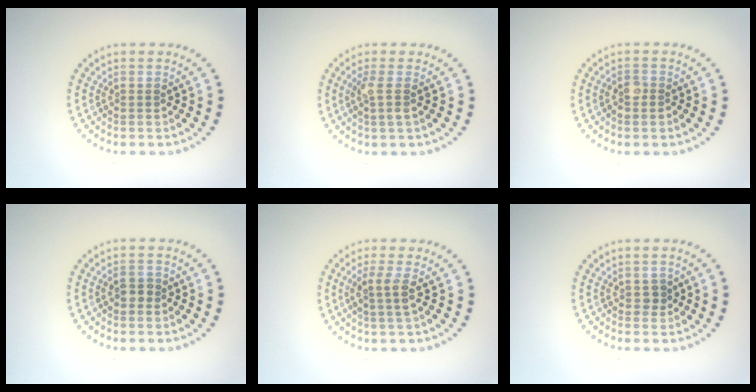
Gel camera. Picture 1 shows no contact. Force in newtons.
{"total": 1.7, "press": 1.4, "slide": 0.9}
{"total": 1.3, "press": 1.2, "slide": 0.6}
{"total": 1.3, "press": 1.2, "slide": 0.4}
{"total": 1.9, "press": 1.5, "slide": 1.0}
{"total": 0.9, "press": 0.8, "slide": 0.4}